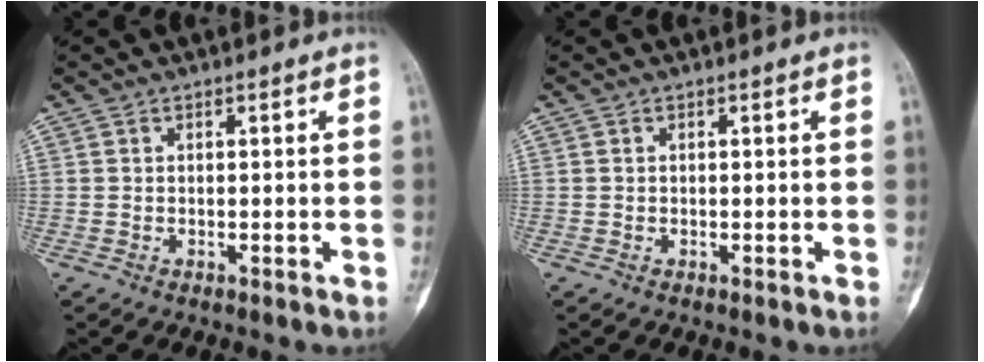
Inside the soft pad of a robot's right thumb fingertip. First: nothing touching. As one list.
[{"total": 0.0}]